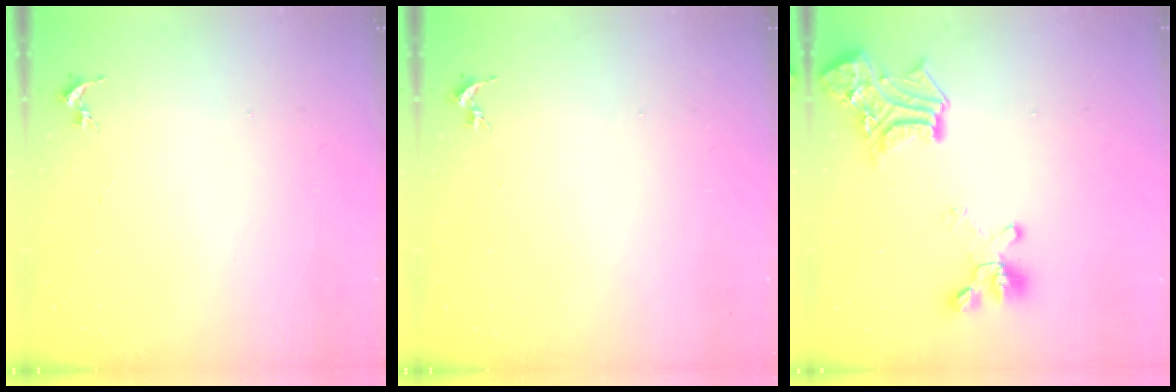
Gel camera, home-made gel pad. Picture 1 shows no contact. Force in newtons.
{"total": 0.0}
{"total": 19.4, "press": 19.4, "slide": 1.5}